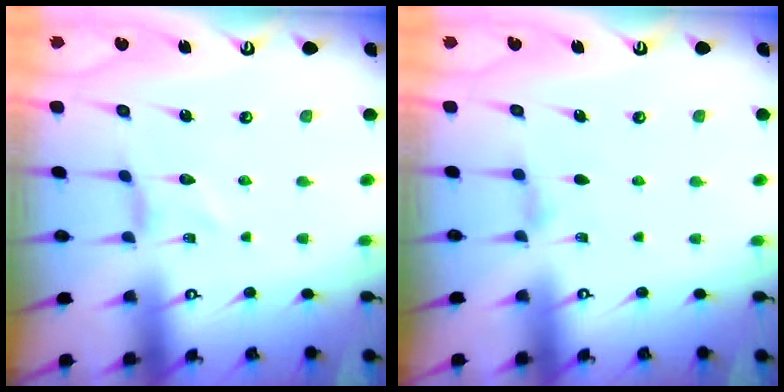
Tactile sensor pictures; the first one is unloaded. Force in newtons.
{"total": 2.9, "press": 2.9, "slide": 0.5}